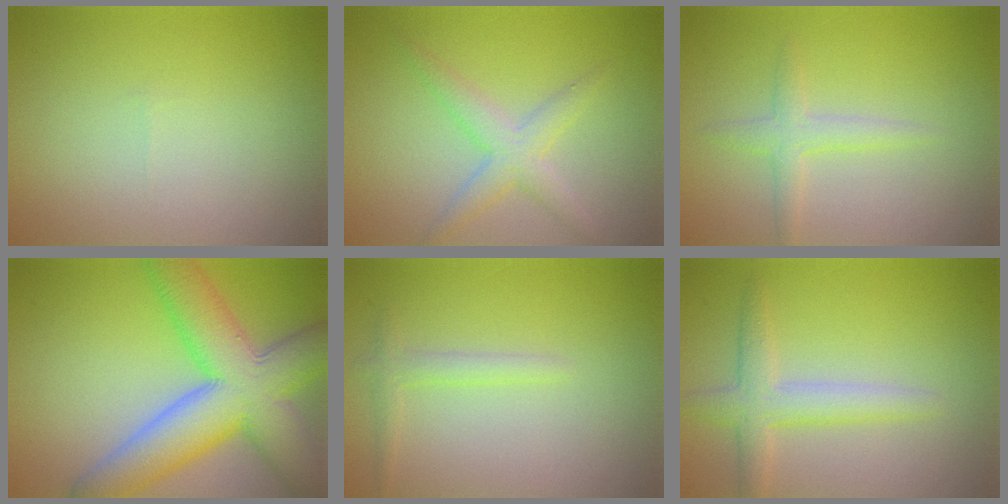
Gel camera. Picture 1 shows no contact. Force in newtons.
{"total": 2.9, "press": 2.9, "slide": 0.1}
{"total": 2.1, "press": 2.1, "slide": 0.1}
{"total": 11.3, "press": 11.3, "slide": 0.2}
{"total": 1.5, "press": 1.5, "slide": 0.2}
{"total": 3.3, "press": 3.3, "slide": 0.0}